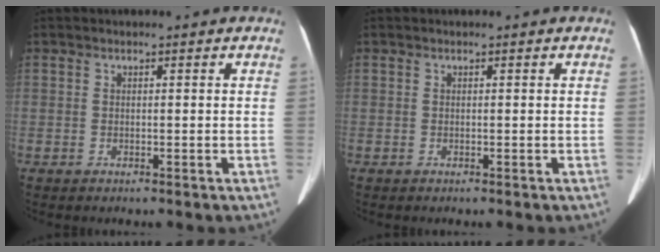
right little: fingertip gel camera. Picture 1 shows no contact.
{"total": 0.0}